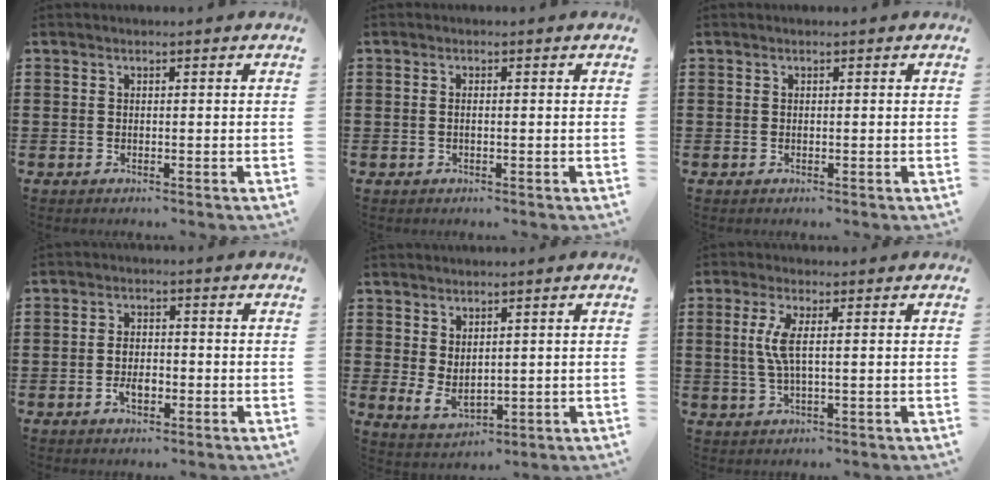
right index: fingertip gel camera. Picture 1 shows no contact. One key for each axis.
{"total": 0.8, "fx": -0.1, "fy": 0.2, "fz": 0.8, "tx": -0.017, "ty": -0.001, "tz": -0.001}
{"total": 0.0}
{"total": 3.4, "fx": -1.1, "fy": 1.9, "fz": 2.6, "tx": -0.052, "ty": 0.005, "tz": -0.023}
{"total": 2.8, "fx": 1.1, "fy": 1.7, "fz": 2.0, "tx": -0.047, "ty": -0.002, "tz": 0.019}
{"total": 4.4, "fx": 0.5, "fy": 0.6, "fz": 4.3, "tx": -0.104, "ty": -0.011, "tz": 0.000}